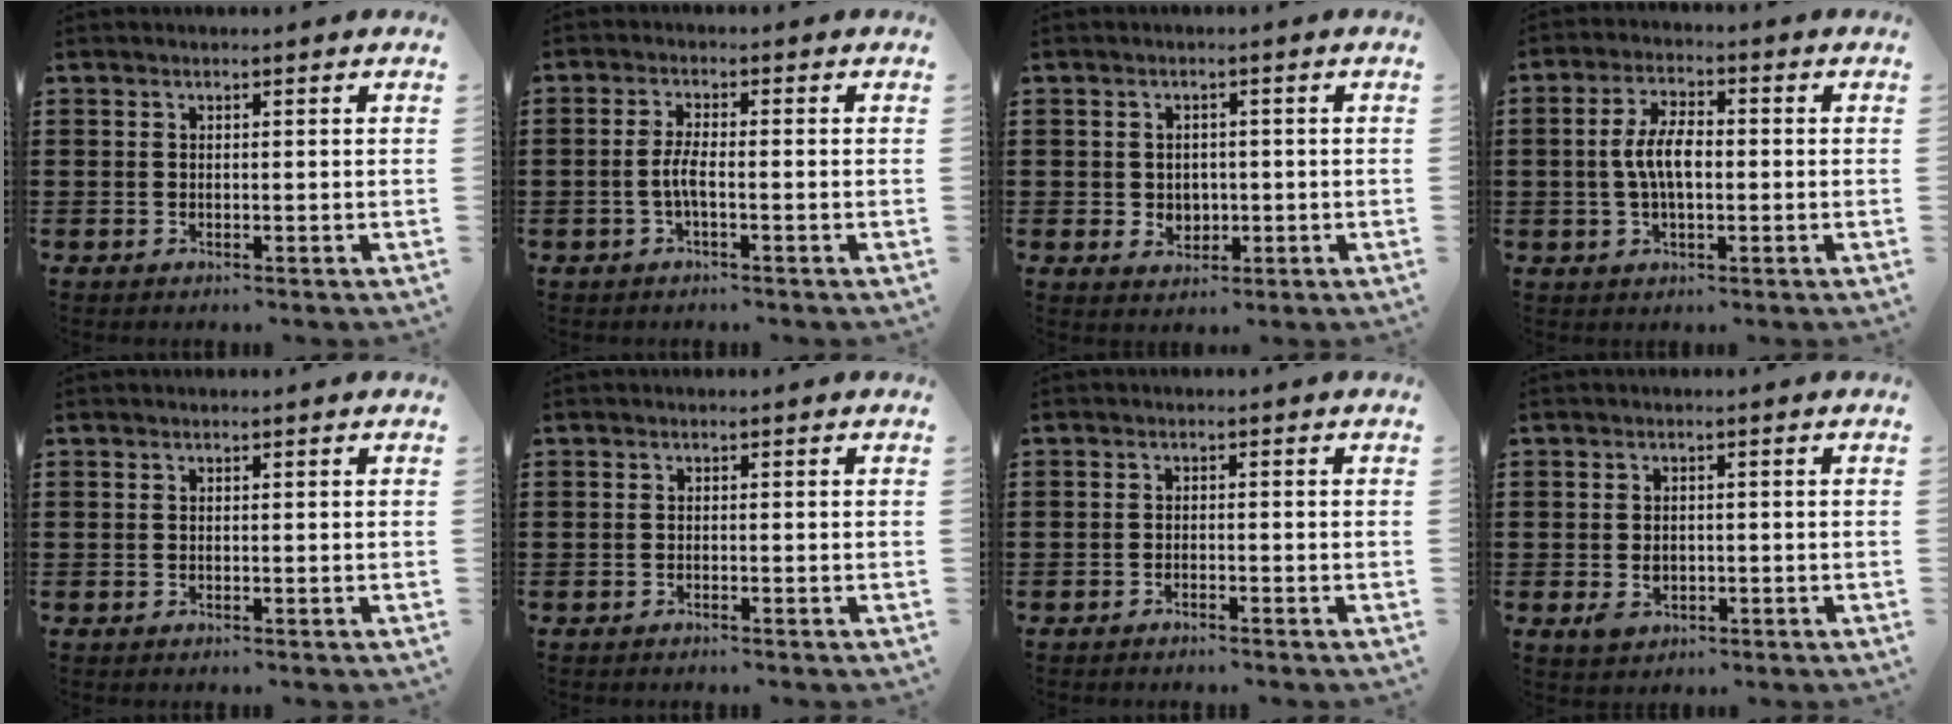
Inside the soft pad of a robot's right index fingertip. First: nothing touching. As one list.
[{"total": 3.1, "force": [-1.0, 0.5, 2.9], "torque": [-0.073, -0.007, -0.027]}, {"total": 2.4, "force": [-0.1, 2.2, 0.8], "torque": [-0.016, 0.005, -0.007]}, {"total": 6.3, "force": [-0.3, 2.8, 5.6], "torque": [-0.124, 0.000, -0.012]}, {"total": 0.0}, {"total": 0.6, "force": [-0.6, -0.1, 0.1], "torque": [-0.005, -0.004, -0.011]}, {"total": 1.1, "force": [-1.1, -0.1, 0.2], "torque": [-0.008, -0.003, -0.021]}, {"total": 2.4, "force": [-0.7, 1.7, 1.6], "torque": [-0.031, 0.003, -0.014]}]